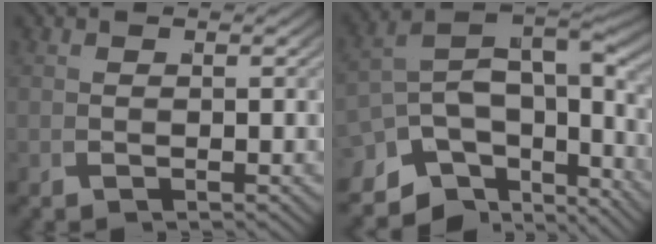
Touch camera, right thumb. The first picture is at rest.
{"total": 11.5, "force": [-1.0, 7.3, 8.8], "torque": [-0.172, -0.025, -0.009]}